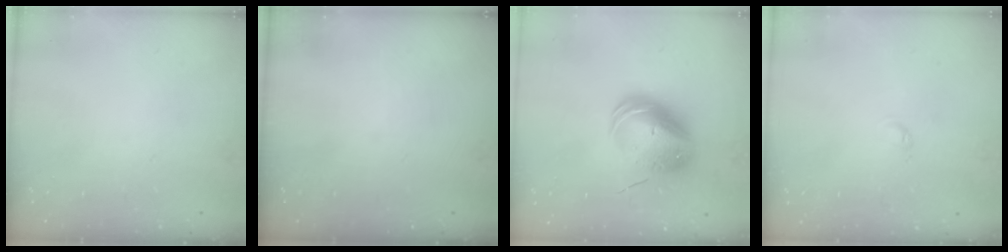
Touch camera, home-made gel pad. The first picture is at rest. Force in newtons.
{"total": 0.0}
{"total": 12.1, "press": 11.9, "slide": 2.2}
{"total": 2.3, "press": 2.3, "slide": 0.3}